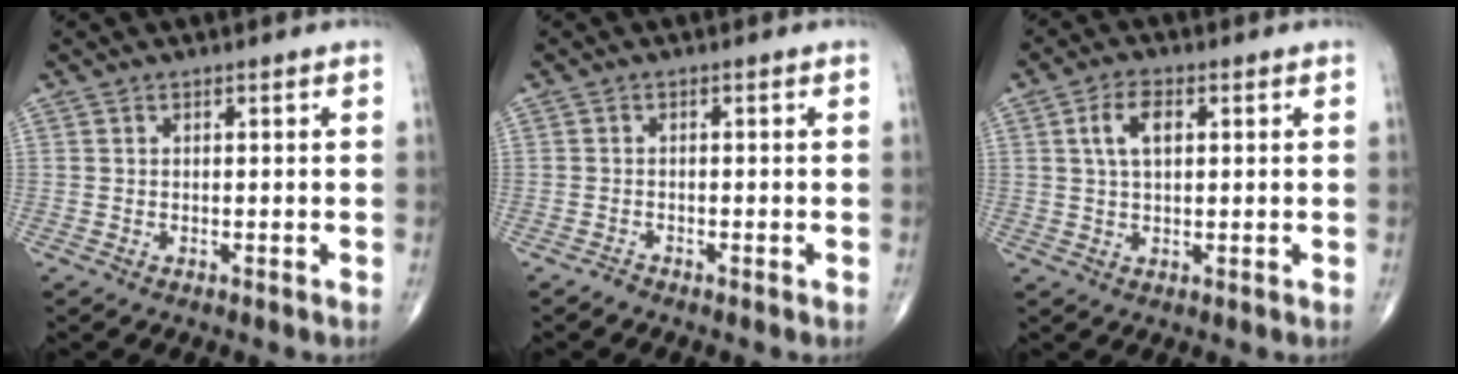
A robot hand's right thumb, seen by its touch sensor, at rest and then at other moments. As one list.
[{"total": 0.7, "force": [-0.7, 0.1, 0.2], "torque": [0.000, -0.001, -0.018]}, {"total": 5.2, "force": [1.4, 2.8, 4.2], "torque": [-0.078, 0.005, 0.024]}]